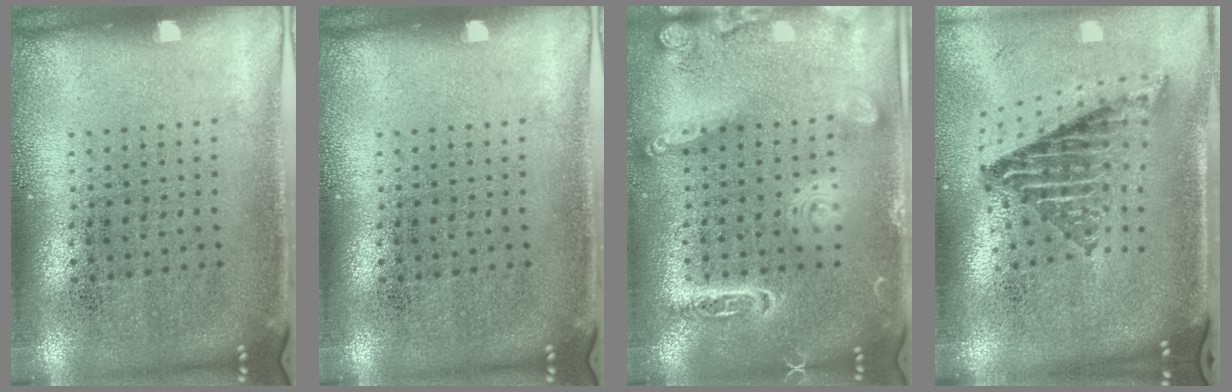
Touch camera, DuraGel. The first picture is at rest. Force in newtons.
{"total": 0.0}
{"total": 1.8, "press": 1.8, "slide": 0.1}
{"total": 2.1, "press": 1.4, "slide": 1.5}